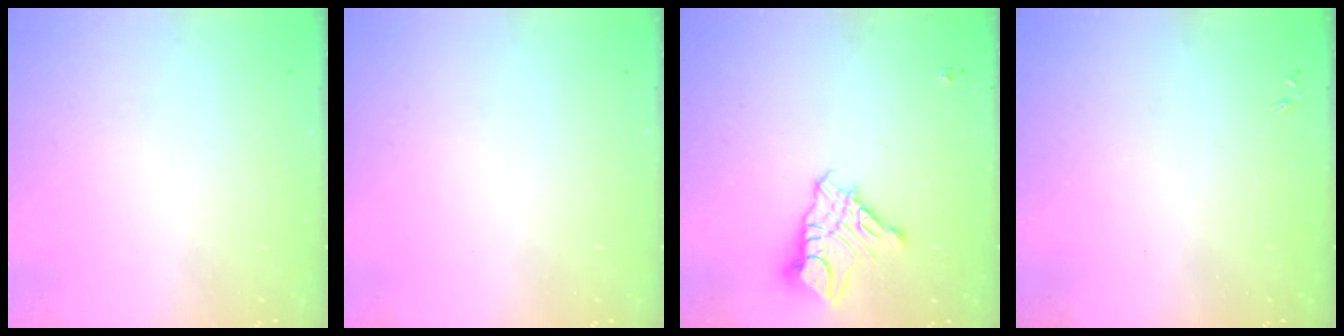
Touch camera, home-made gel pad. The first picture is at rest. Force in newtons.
{"total": 0.0}
{"total": 10.5, "press": 10.5, "slide": 1.0}
{"total": 0.0}